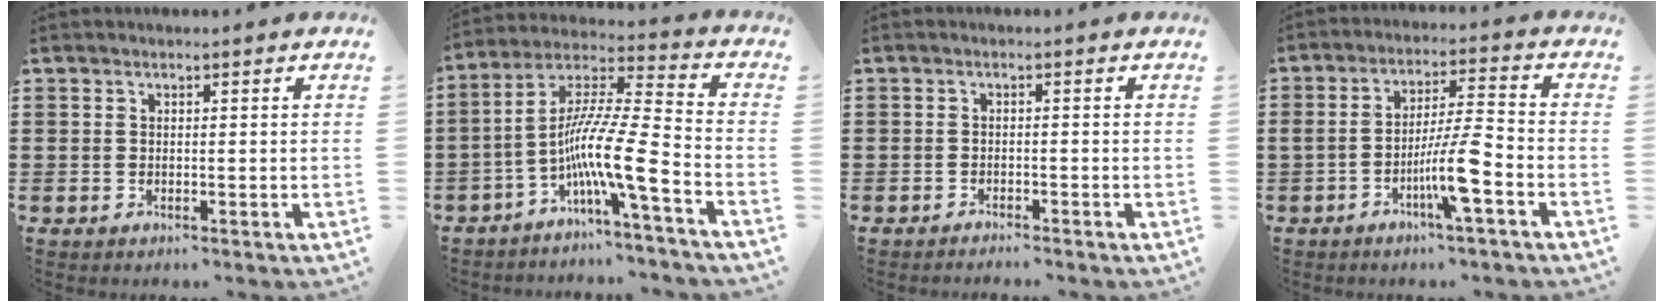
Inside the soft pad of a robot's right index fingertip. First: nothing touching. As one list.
[{"total": 11.9, "force": [-5.8, 0.5, 10.4], "torque": [-0.212, -0.029, -0.124]}, {"total": 1.2, "force": [-1.2, -0.1, 0.0], "torque": [-0.003, 0.002, -0.025]}, {"total": 8.4, "force": [-3.6, 0.7, 7.5], "torque": [-0.145, -0.003, -0.072]}]